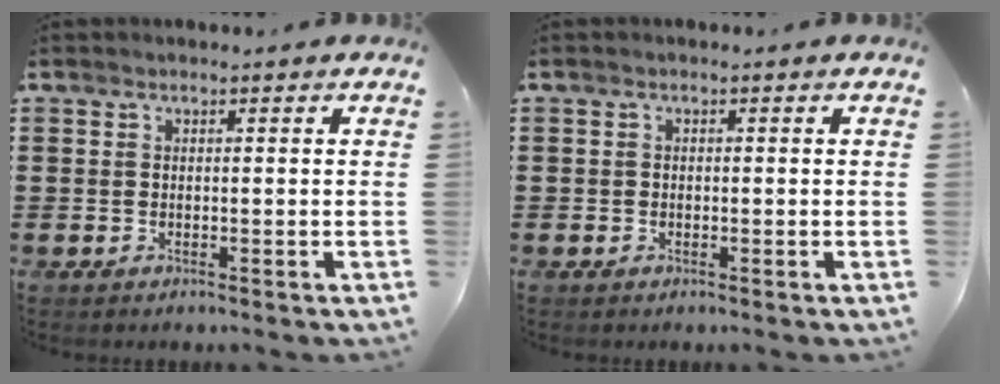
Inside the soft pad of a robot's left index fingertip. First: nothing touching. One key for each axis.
{"total": 0.7, "fx": -0.4, "fy": 0.5, "fz": 0.1, "tx": -0.004, "ty": 0.001, "tz": -0.009}